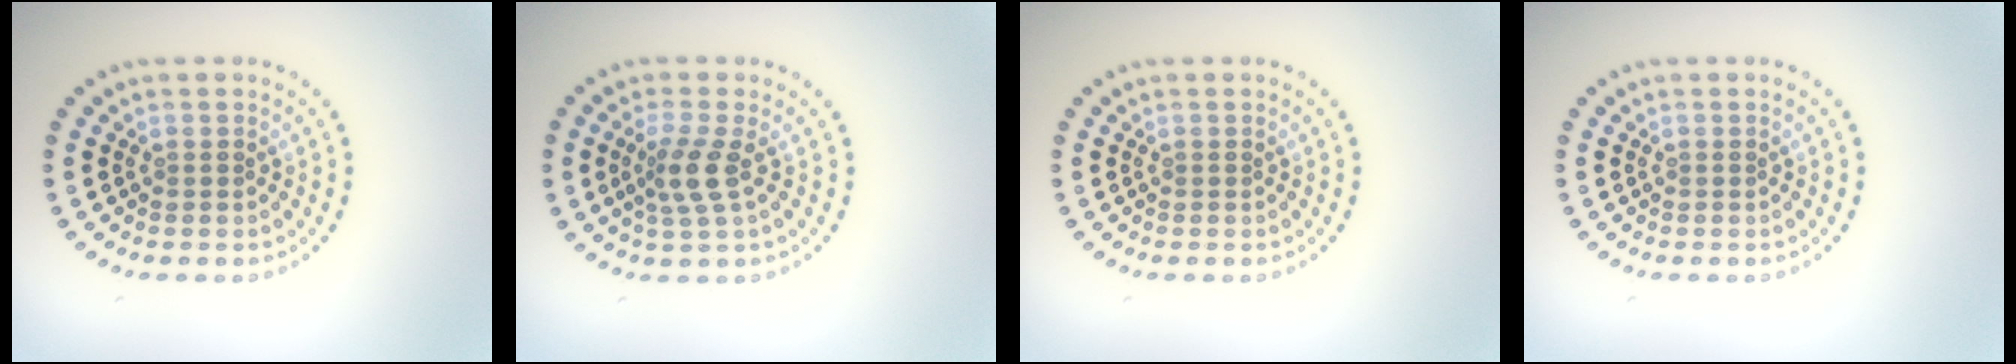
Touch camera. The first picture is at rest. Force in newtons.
{"total": 2.8, "press": 2.1, "slide": 1.8}
{"total": 0.0}
{"total": 0.0}